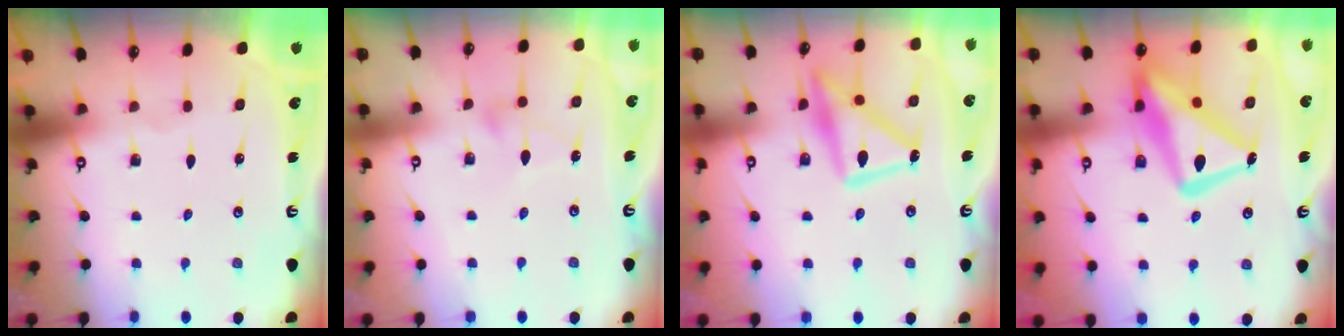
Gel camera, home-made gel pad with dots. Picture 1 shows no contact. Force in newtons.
{"total": 3.6, "press": 3.6, "slide": 0.2}
{"total": 16.6, "press": 16.5, "slide": 1.1}
{"total": 18.0, "press": 17.9, "slide": 1.4}